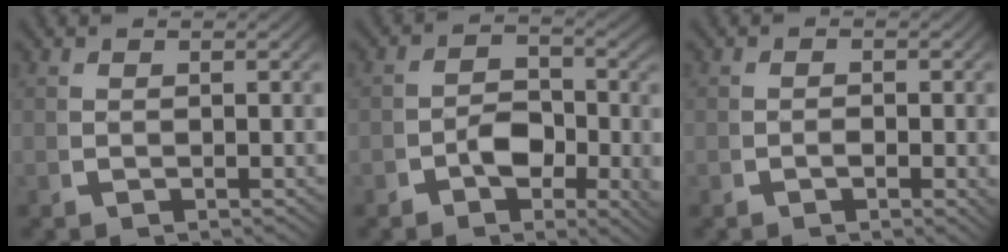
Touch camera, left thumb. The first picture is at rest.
{"total": 3.9, "force": [-0.9, 2.8, 2.5], "torque": [-0.035, -0.016, -0.016]}
{"total": 1.4, "force": [-0.5, 0.9, 0.9], "torque": [-0.013, 0.000, -0.013]}